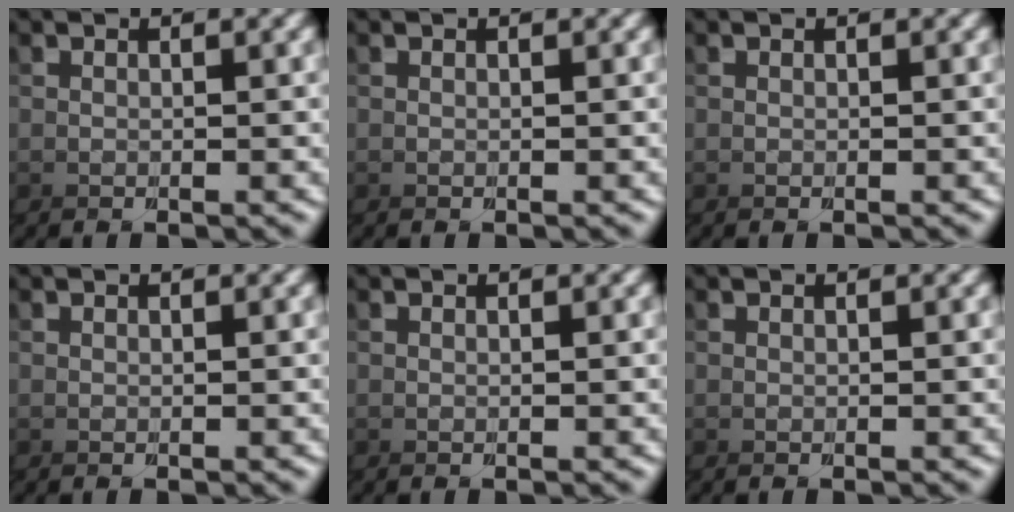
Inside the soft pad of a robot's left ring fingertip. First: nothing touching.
{"total": 0.0}
{"total": 0.0}
{"total": 0.0}
{"total": 0.0}
{"total": 0.0}